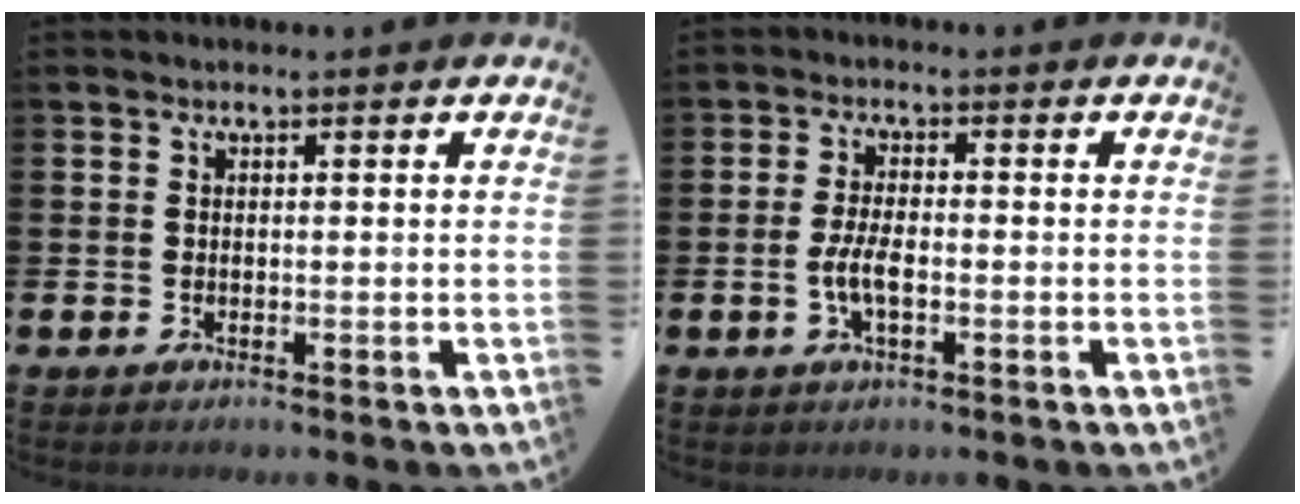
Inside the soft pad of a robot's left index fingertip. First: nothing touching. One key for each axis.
{"total": 3.8, "fx": -0.9, "fy": 1.4, "fz": 3.4, "tx": -0.065, "ty": 0.001, "tz": -0.018}